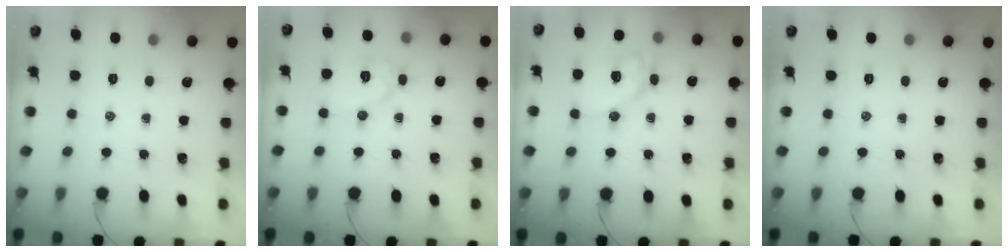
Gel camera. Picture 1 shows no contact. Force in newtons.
{"total": 7.7, "press": 7.7, "slide": 0.2}
{"total": 11.3, "press": 11.2, "slide": 1.7}
{"total": 0.0}